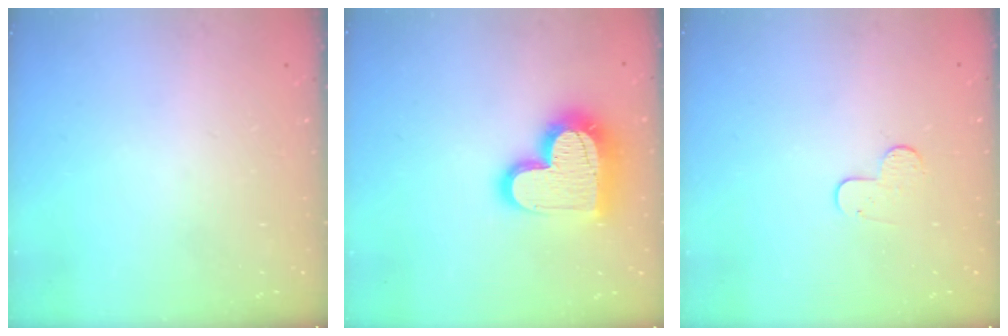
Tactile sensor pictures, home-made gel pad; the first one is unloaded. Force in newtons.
{"total": 19.2, "press": 19.2, "slide": 1.5}
{"total": 6.5, "press": 6.4, "slide": 0.4}